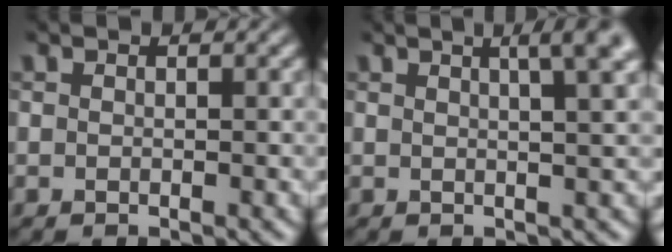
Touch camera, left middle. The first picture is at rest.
{"total": 5.8, "force": [2.8, 2.0, 4.6], "torque": [-0.029, 0.036, 0.007]}